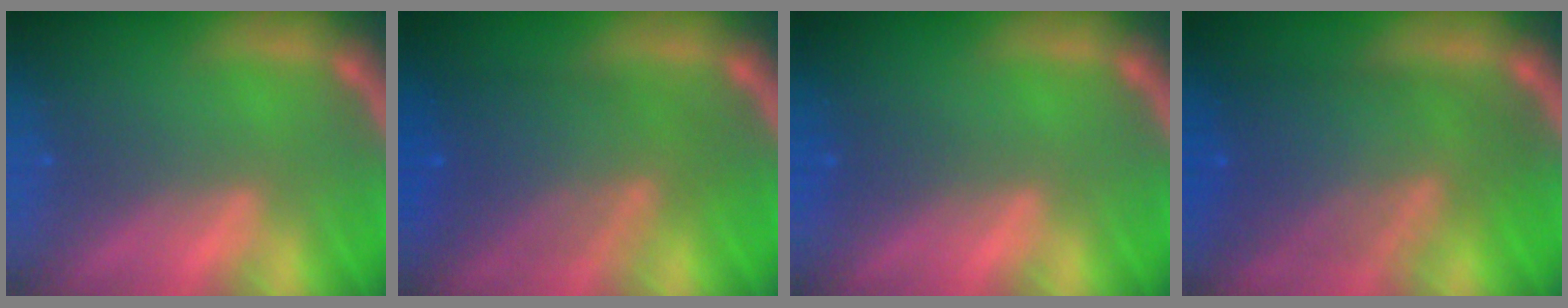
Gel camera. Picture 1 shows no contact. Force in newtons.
{"total": 7.5}
{"total": 0.9}
{"total": 9.1}